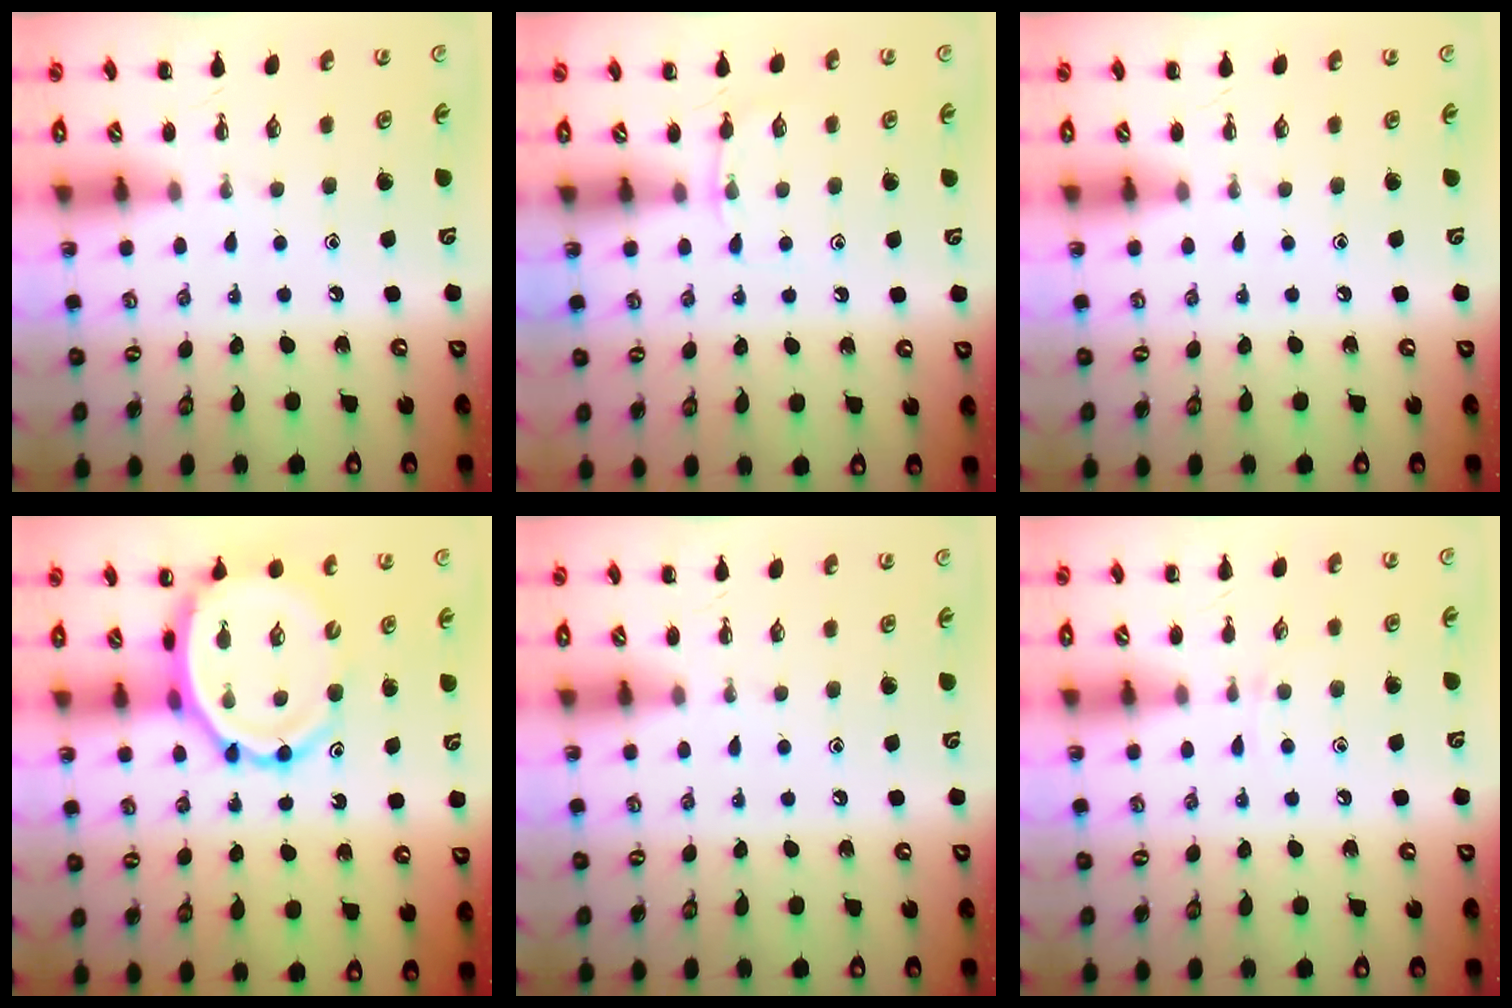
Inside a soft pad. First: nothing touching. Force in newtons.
{"total": 4.0, "press": 3.8, "slide": 1.3}
{"total": 0.0}
{"total": 10.7, "press": 10.1, "slide": 3.4}
{"total": 0.0}
{"total": 2.5, "press": 2.3, "slide": 0.9}